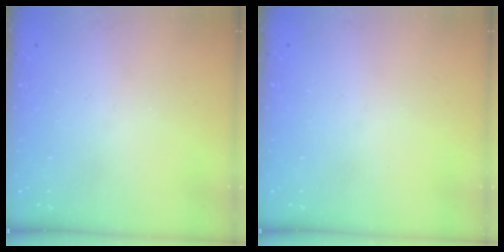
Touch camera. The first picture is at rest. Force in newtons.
{"total": 0.0}